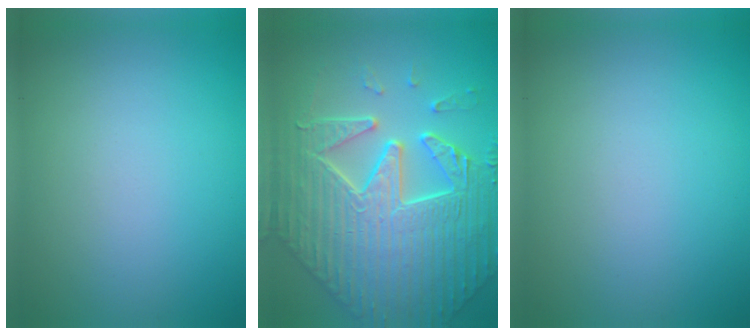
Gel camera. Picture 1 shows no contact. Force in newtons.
{"total": 8.5, "press": 7.1, "slide": 4.7}
{"total": 0.0}